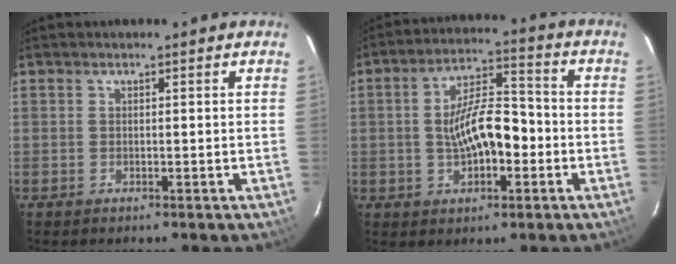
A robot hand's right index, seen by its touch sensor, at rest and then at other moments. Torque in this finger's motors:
{"motor_torque": [0.25, 0.03, 0.34, 0.10]}